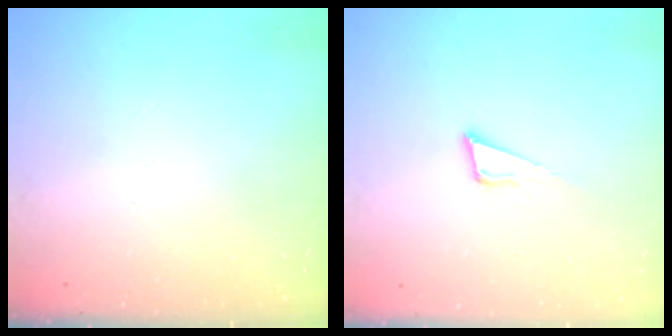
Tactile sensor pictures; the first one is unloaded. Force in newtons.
{"total": 6.1, "press": 5.5, "slide": 2.7}